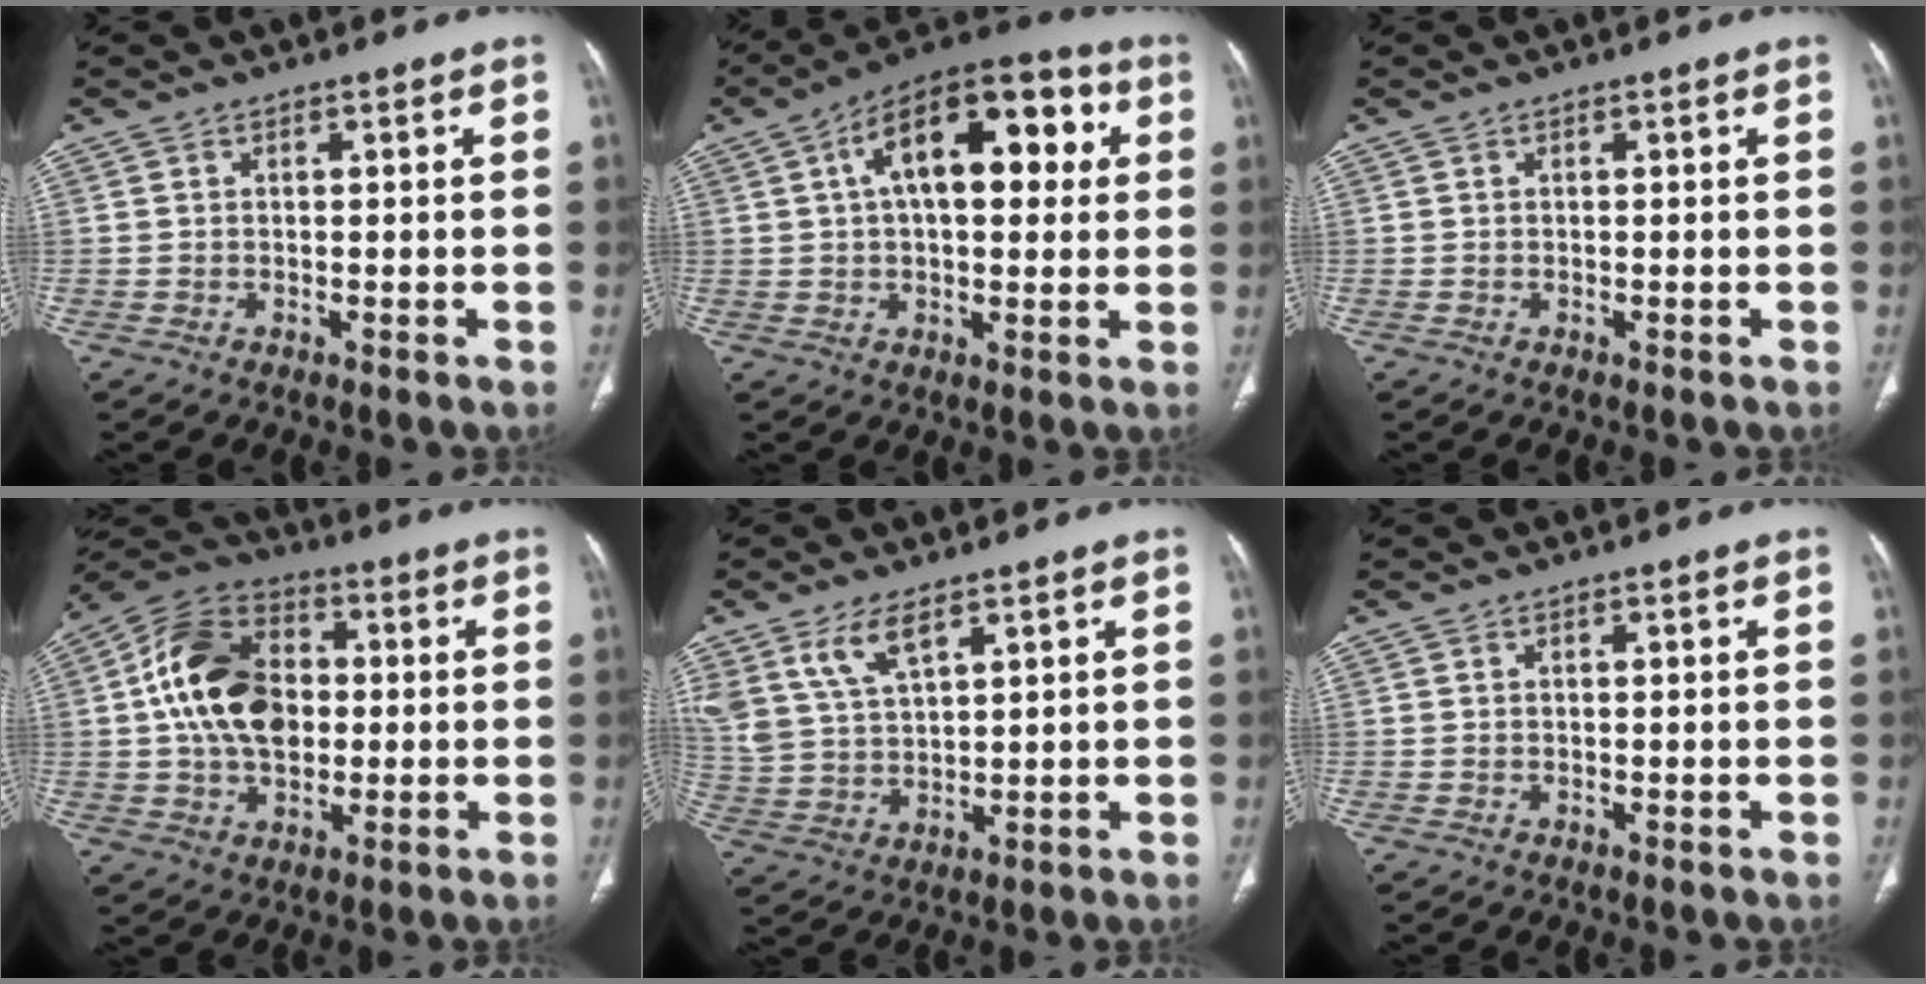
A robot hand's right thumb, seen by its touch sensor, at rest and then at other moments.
{"total": 18.9, "force": [4.9, 9.5, 15.6], "torque": [-0.203, 0.026, 0.063]}
{"total": 0.0}
{"total": 17.3, "force": [1.1, 11.9, 12.5], "torque": [-0.201, 0.020, 0.013]}
{"total": 8.3, "force": [5.2, 3.4, 5.5], "torque": [-0.111, -0.017, 0.115]}
{"total": 0.0}